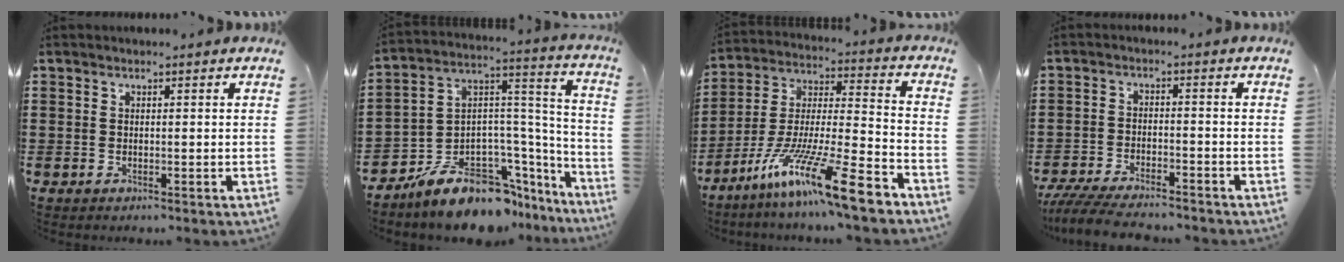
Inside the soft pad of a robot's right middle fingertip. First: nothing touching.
{"total": 11.9, "force": [-9.5, 5.0, 5.2], "torque": [-0.096, 0.024, -0.170]}
{"total": 14.7, "force": [-10.9, 0.3, 9.8], "torque": [-0.177, 0.008, -0.203]}
{"total": 5.4, "force": [-5.0, 0.6, 1.8], "torque": [-0.047, -0.009, -0.102]}